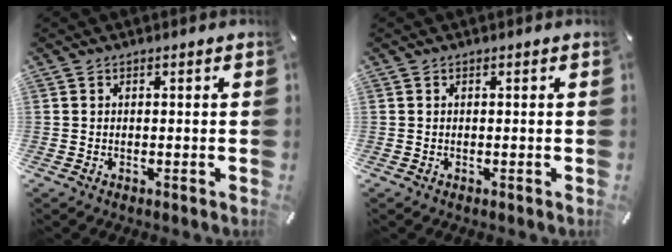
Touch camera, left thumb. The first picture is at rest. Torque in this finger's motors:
{"motor_torque": [0.00, 0.00, -0.05, 0.00, 0.00]}